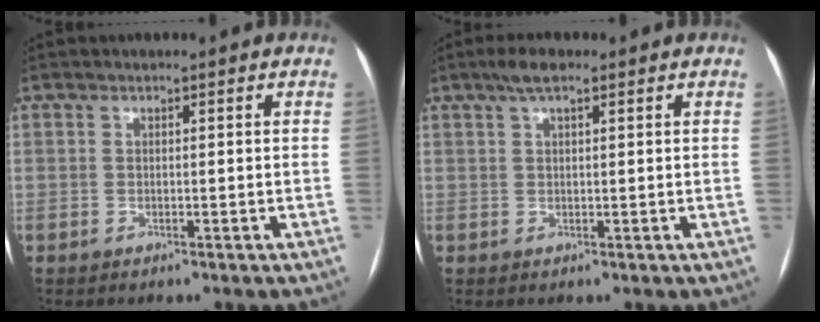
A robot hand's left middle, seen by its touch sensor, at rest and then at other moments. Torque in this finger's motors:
{"motor_torque": [0.27, -0.24, 0.03, 0.05]}